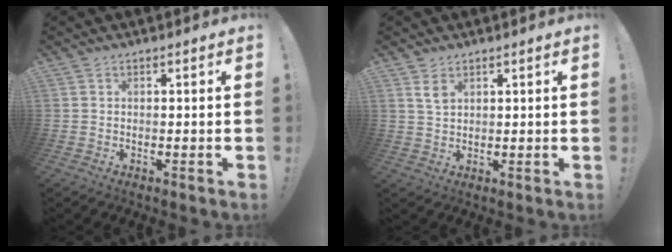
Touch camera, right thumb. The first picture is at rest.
{"total": 4.1, "force": [2.2, 2.5, 2.3], "torque": [-0.028, -0.011, 0.039]}